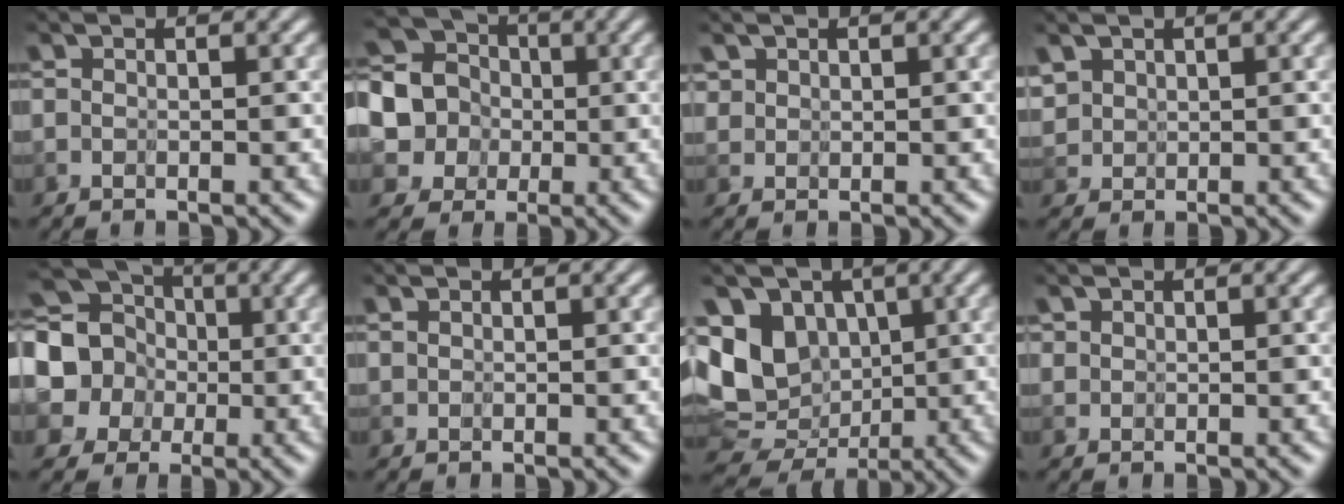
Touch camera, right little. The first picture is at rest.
{"total": 7.0, "force": [0.6, 6.5, 2.6], "torque": [-0.093, 0.006, -0.016]}
{"total": 2.7, "force": [1.9, 1.7, 1.1], "torque": [-0.036, 0.011, 0.009]}
{"total": 2.1, "force": [1.4, 1.3, 1.0], "torque": [-0.045, 0.002, 0.021]}
{"total": 10.2, "force": [0.6, 9.4, 4.1], "torque": [-0.140, 0.005, -0.026]}
{"total": 0.8, "force": [0.7, 0.2, 0.2], "torque": [-0.007, 0.001, 0.009]}
{"total": 10.8, "force": [1.3, 9.2, 5.5], "torque": [-0.136, 0.005, 0.022]}
{"total": 1.4, "force": [1.1, 0.9, 0.4], "torque": [-0.017, 0.004, 0.002]}